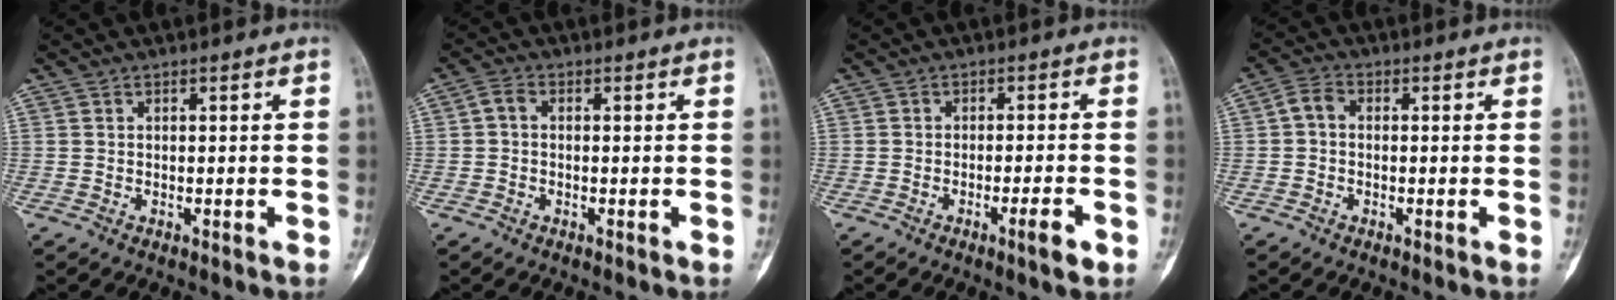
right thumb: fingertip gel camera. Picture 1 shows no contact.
{"total": 2.0, "force": [-0.1, 1.3, 1.5], "torque": [-0.027, 0.005, -0.007]}
{"total": 4.0, "force": [-2.0, 0.5, 3.4], "torque": [-0.054, 0.006, -0.032]}
{"total": 3.1, "force": [-0.1, 2.2, 2.2], "torque": [-0.038, 0.009, -0.012]}